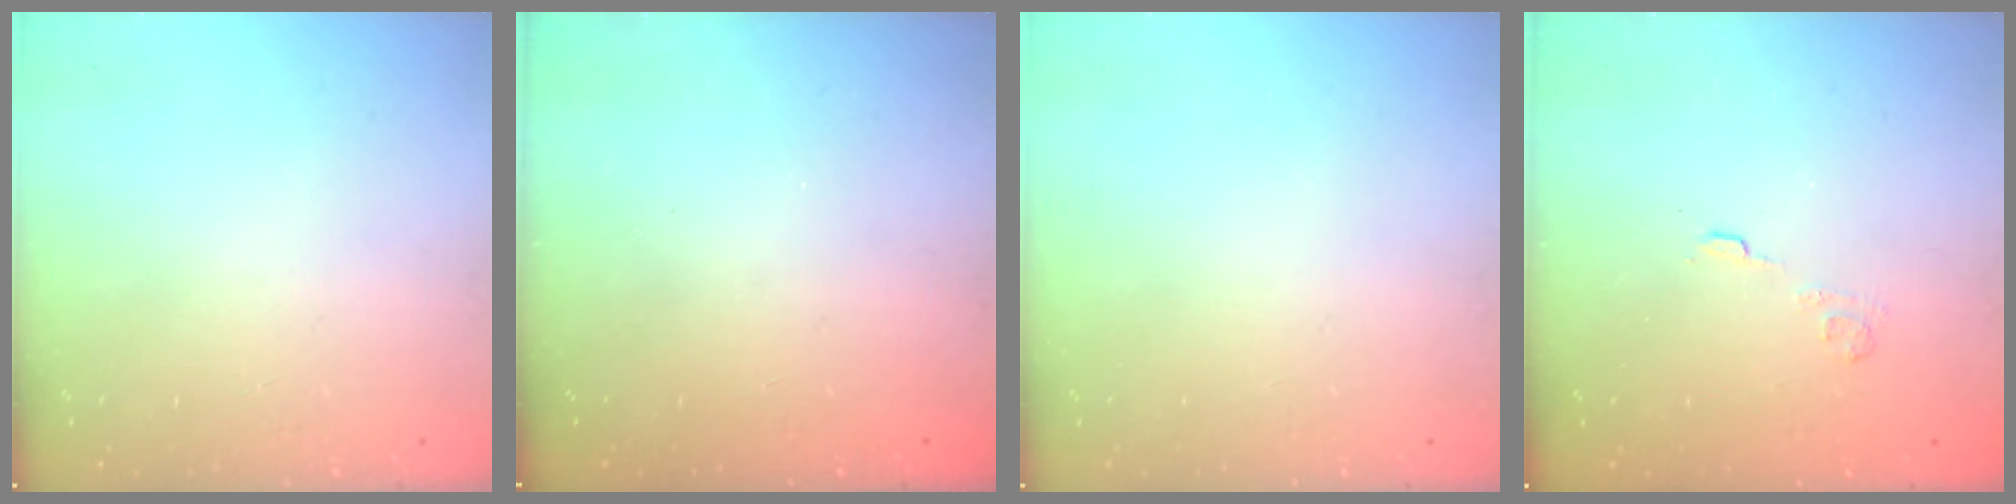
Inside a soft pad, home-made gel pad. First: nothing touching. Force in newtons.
{"total": 2.3, "press": 2.2, "slide": 0.8}
{"total": 0.0}
{"total": 2.7, "press": 2.3, "slide": 1.4}